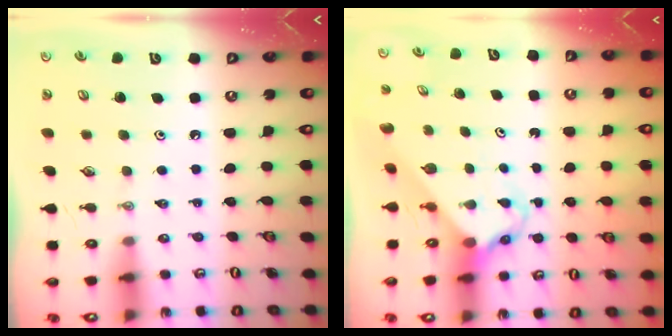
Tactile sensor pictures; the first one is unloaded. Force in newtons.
{"total": 2.9, "press": 2.9, "slide": 0.3}